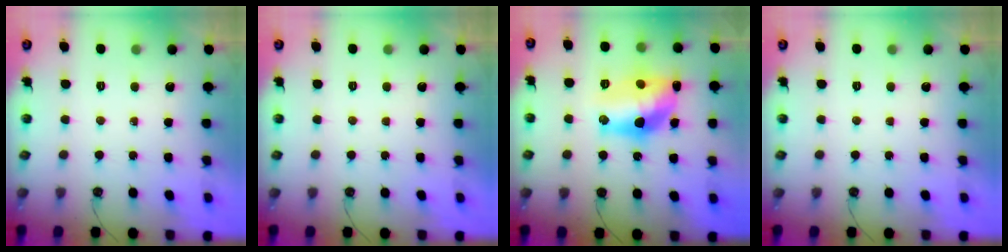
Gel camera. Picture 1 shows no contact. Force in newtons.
{"total": 0.0}
{"total": 16.2, "press": 15.9, "slide": 3.2}
{"total": 0.0}